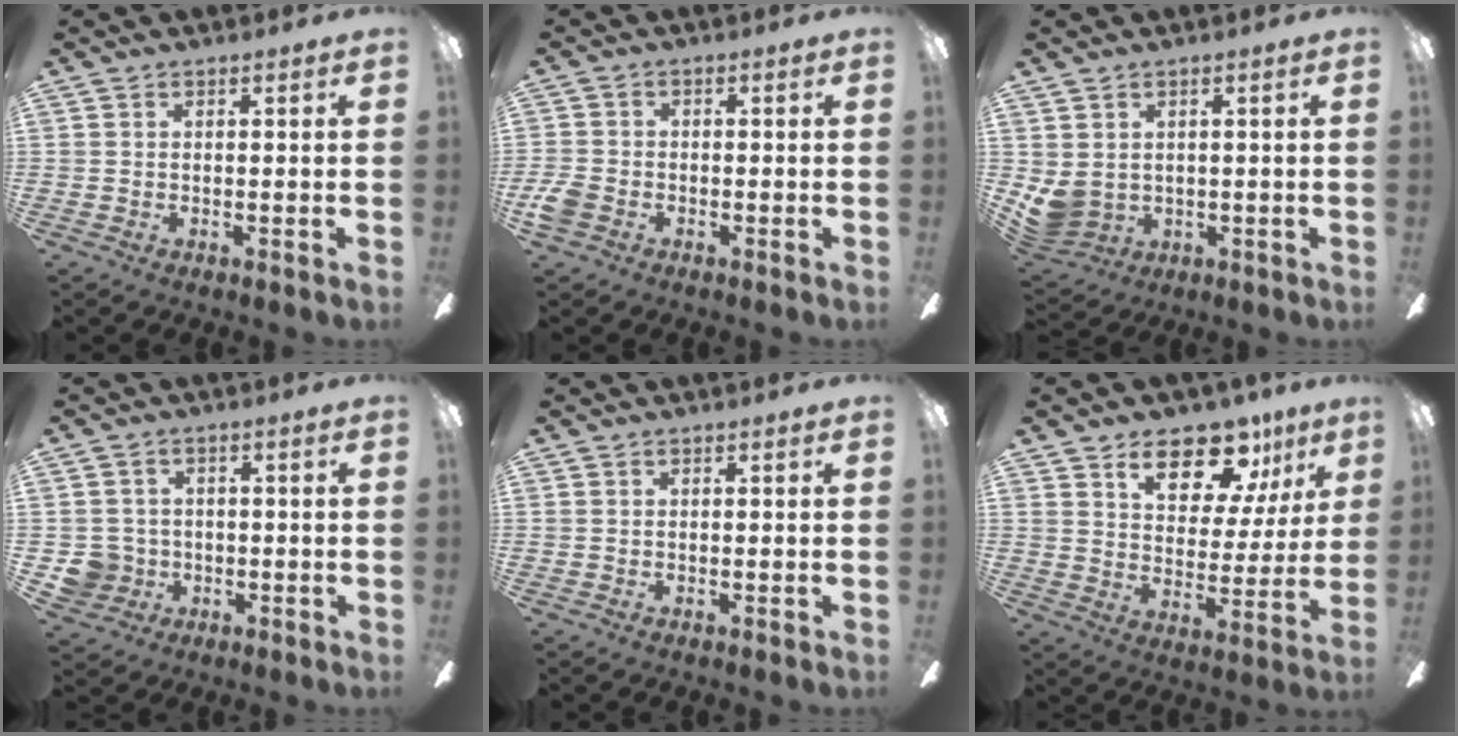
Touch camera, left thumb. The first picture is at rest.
{"total": 4.7, "force": [-2.3, 3.3, 2.4], "torque": [-0.053, 0.011, -0.044]}
{"total": 5.8, "force": [0.0, 5.3, 2.3], "torque": [-0.068, -0.007, -0.002]}
{"total": 6.2, "force": [-1.4, 5.9, 1.1], "torque": [-0.042, 0.010, -0.024]}
{"total": 0.0}
{"total": 18.5, "force": [11.6, 10.1, 10.3], "torque": [-0.169, -0.059, 0.204]}